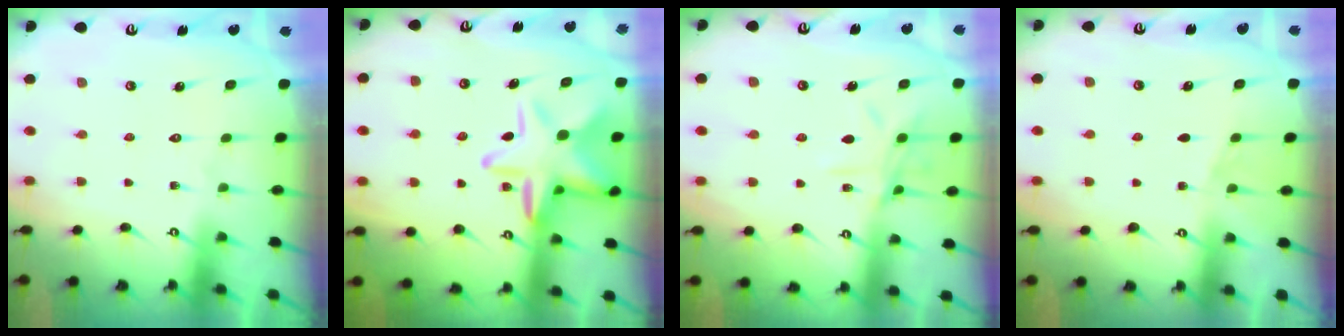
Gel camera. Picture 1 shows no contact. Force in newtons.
{"total": 13.9, "press": 13.8, "slide": 1.3}
{"total": 9.3, "press": 9.3, "slide": 0.7}
{"total": 4.5, "press": 3.8, "slide": 2.4}